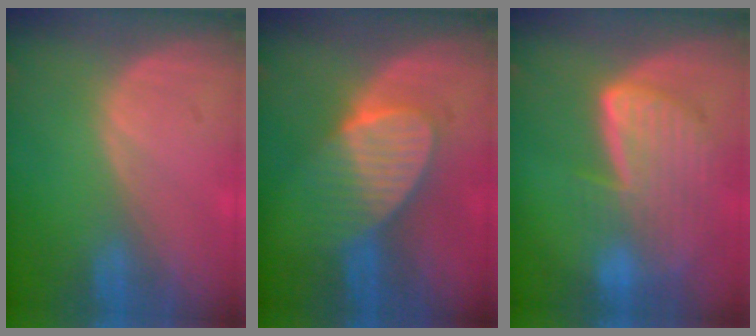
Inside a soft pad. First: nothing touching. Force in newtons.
{"total": 7.0, "press": 7.0, "slide": 0.4}
{"total": 9.1, "press": 8.0, "slide": 4.3}